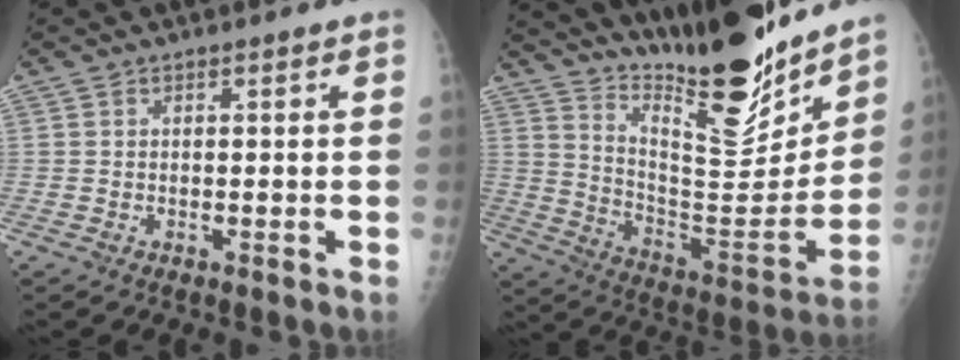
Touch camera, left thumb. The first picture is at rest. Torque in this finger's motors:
{"motor_torque": [0.51, 0.36, 1.40, -1.28, 0.11]}